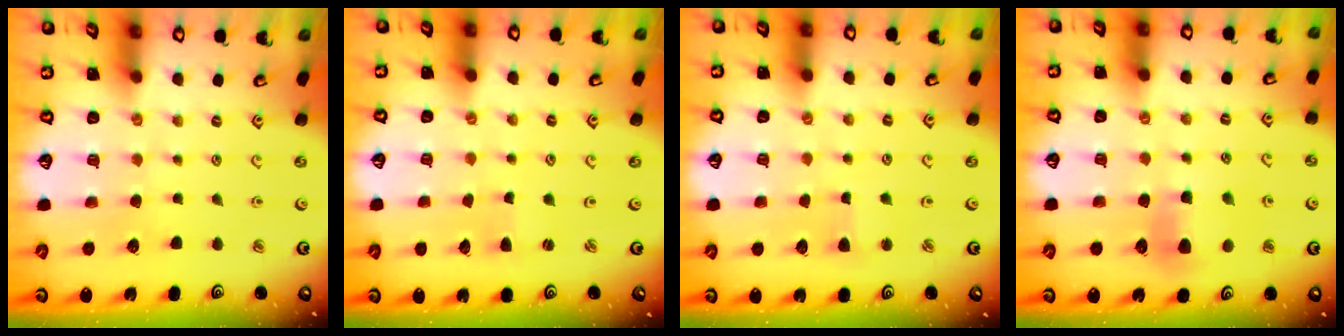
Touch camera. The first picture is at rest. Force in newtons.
{"total": 0.8, "press": 0.8, "slide": 0.1}
{"total": 2.9, "press": 2.9, "slide": 0.3}
{"total": 5.6, "press": 5.6, "slide": 0.1}